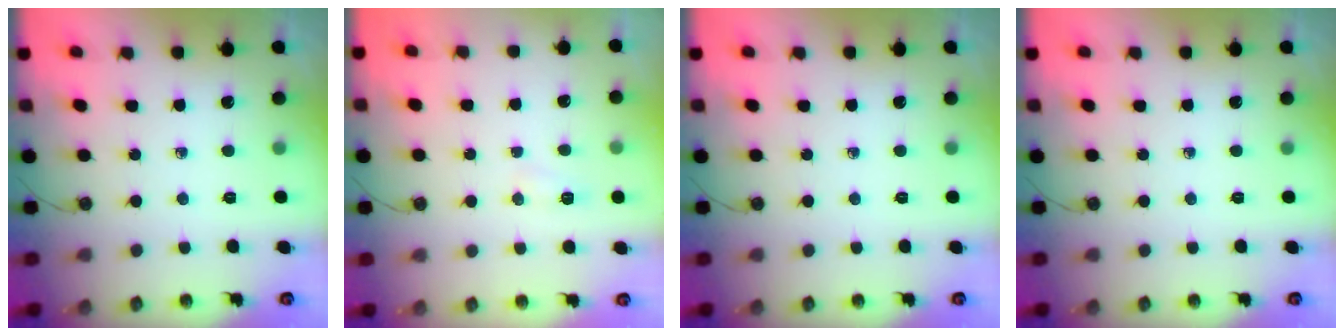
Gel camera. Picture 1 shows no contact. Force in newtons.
{"total": 4.6, "press": 4.6, "slide": 0.5}
{"total": 0.0}
{"total": 0.0}